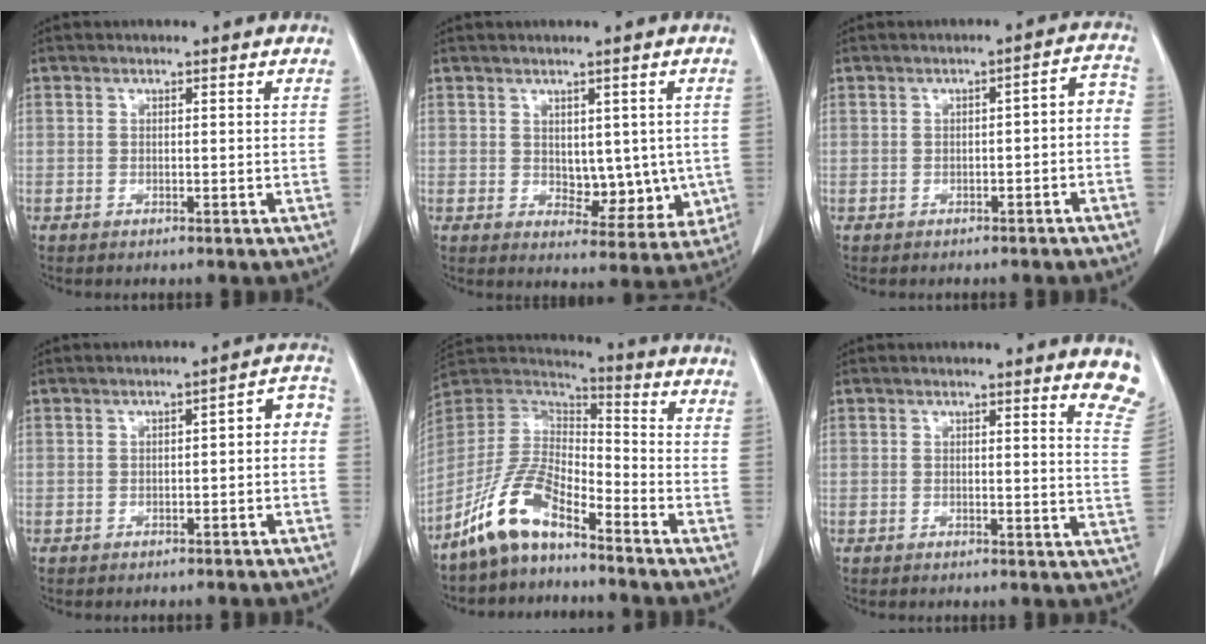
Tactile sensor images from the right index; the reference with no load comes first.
{"total": 7.1, "force": [0.3, 4.4, 5.6], "torque": [-0.051, -0.005, 0.019]}
{"total": 4.0, "force": [-1.4, 1.6, 3.4], "torque": [-0.037, 0.027, -0.016]}
{"total": 4.2, "force": [-1.0, 1.9, 3.7], "torque": [-0.040, 0.030, -0.013]}
{"total": 11.5, "force": [-8.4, 3.5, 7.1], "torque": [-0.158, 0.015, -0.167]}
{"total": 5.7, "force": [4.9, 0.3, 2.8], "torque": [-0.023, -0.026, 0.027]}